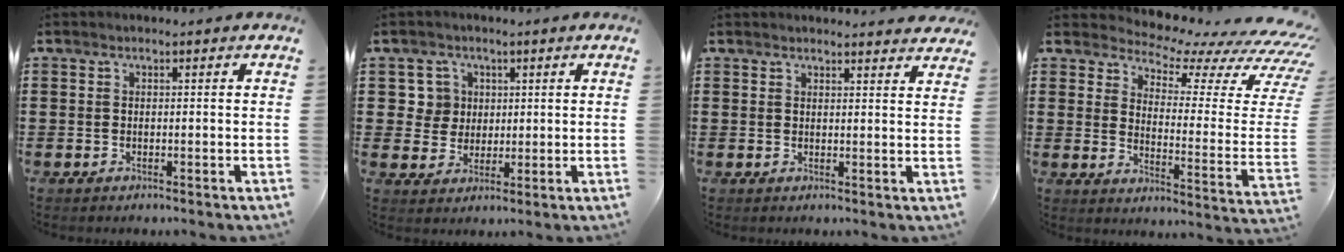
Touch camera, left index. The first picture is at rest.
{"total": 5.0, "force": [1.5, 4.7, 0.9], "torque": [-0.034, 0.011, 0.026]}
{"total": 2.2, "force": [2.2, 0.0, 0.2], "torque": [-0.001, -0.008, 0.039]}
{"total": 5.7, "force": [5.0, 0.7, 2.6], "torque": [-0.053, -0.060, 0.078]}